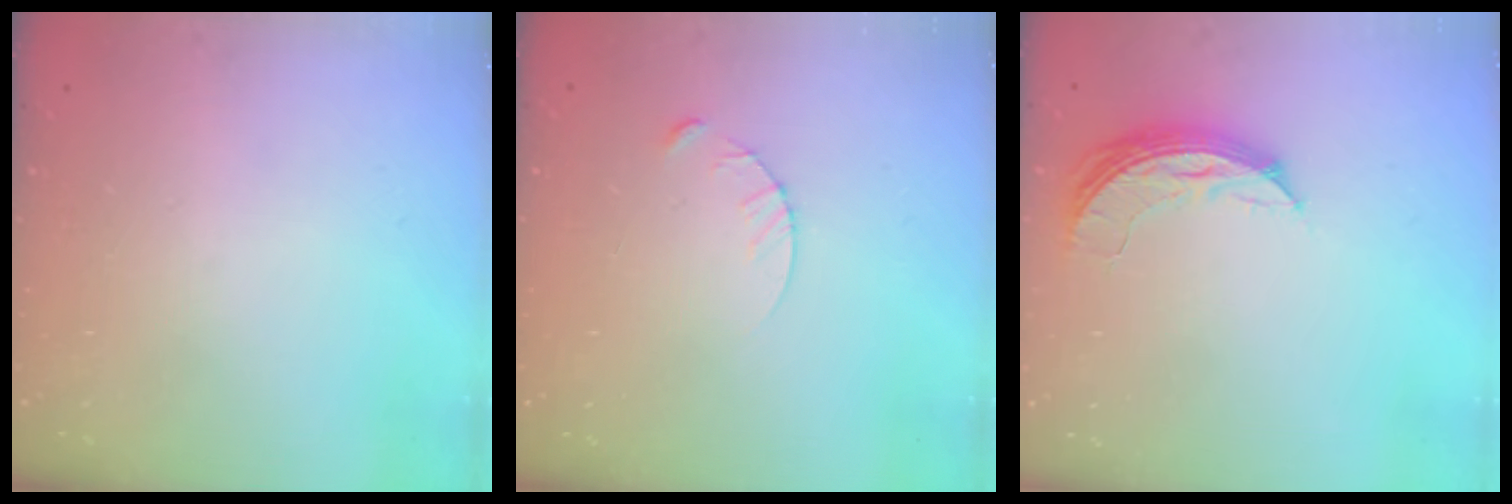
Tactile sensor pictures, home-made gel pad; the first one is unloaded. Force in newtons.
{"total": 3.4, "press": 3.4, "slide": 0.4}
{"total": 8.2, "press": 8.2, "slide": 0.1}